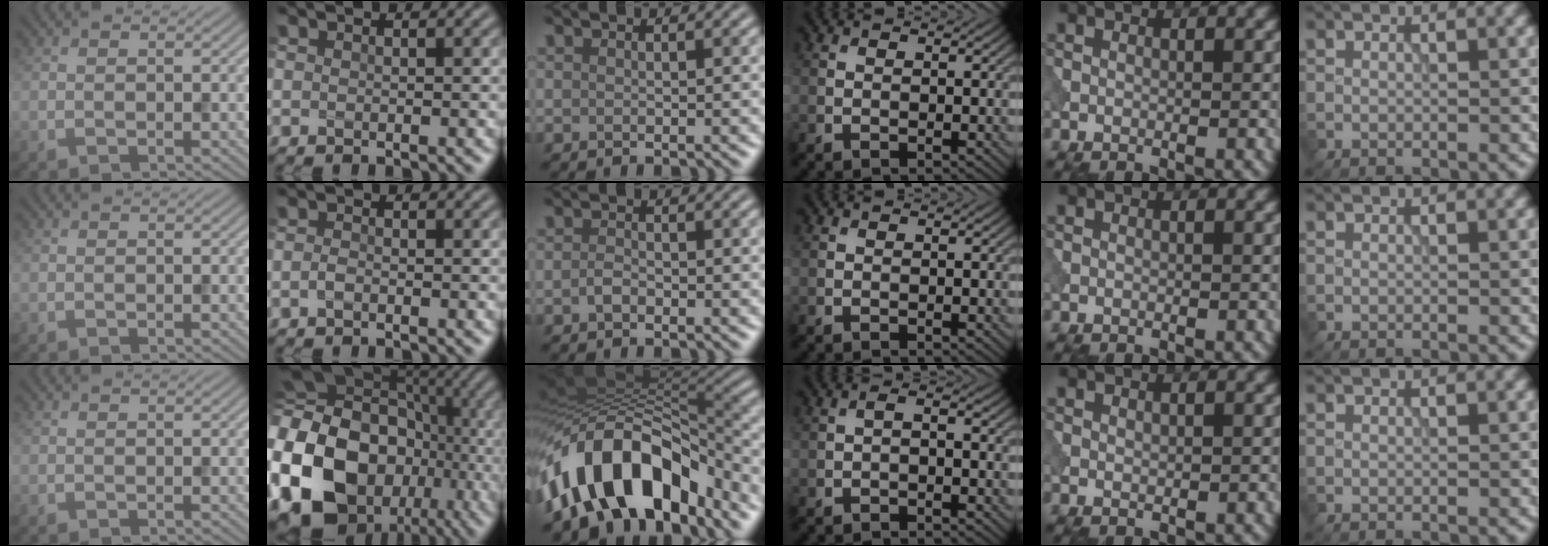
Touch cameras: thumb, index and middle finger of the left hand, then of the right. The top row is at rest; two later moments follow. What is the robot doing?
{"motion": "insert", "object": "peg toy"}